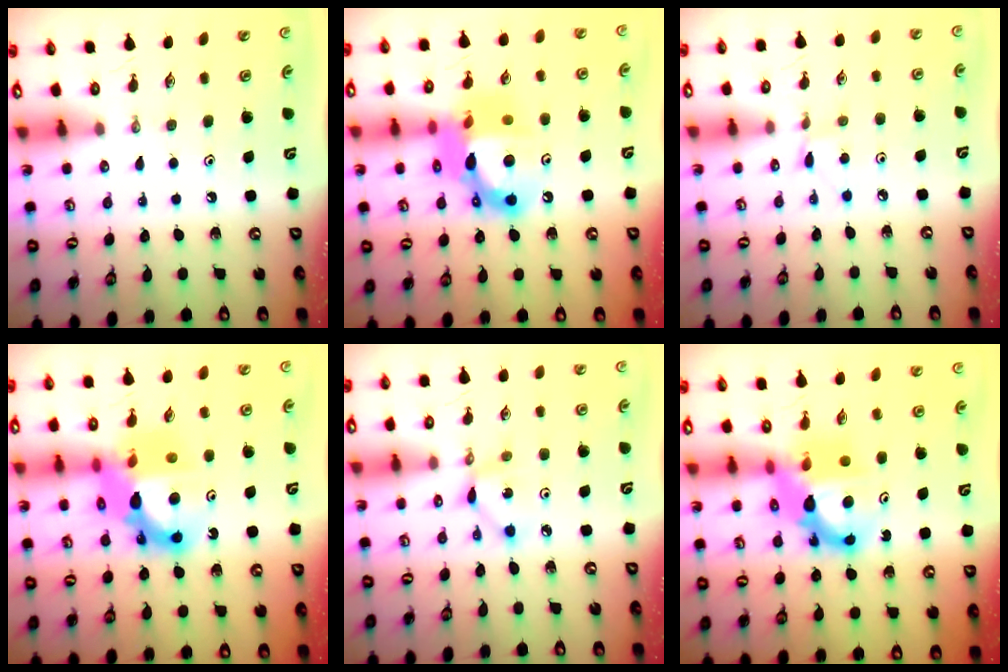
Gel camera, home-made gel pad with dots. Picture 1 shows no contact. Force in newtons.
{"total": 16.5, "press": 16.4, "slide": 1.6}
{"total": 2.2, "press": 2.2, "slide": 0.3}
{"total": 13.8, "press": 13.6, "slide": 2.4}
{"total": 3.7, "press": 3.7, "slide": 0.2}
{"total": 11.1, "press": 11.0, "slide": 0.9}